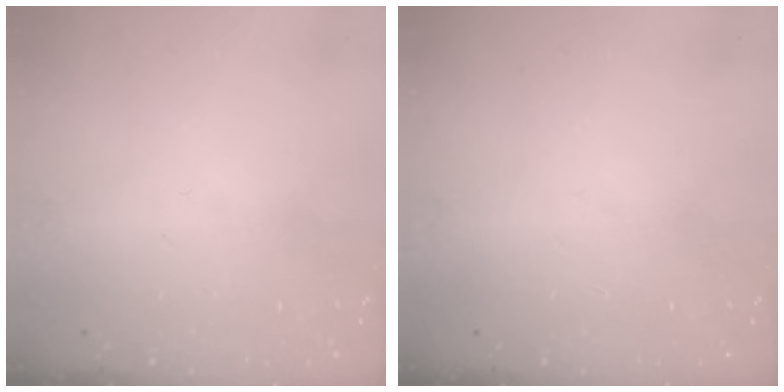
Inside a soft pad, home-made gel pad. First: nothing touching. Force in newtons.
{"total": 0.0}